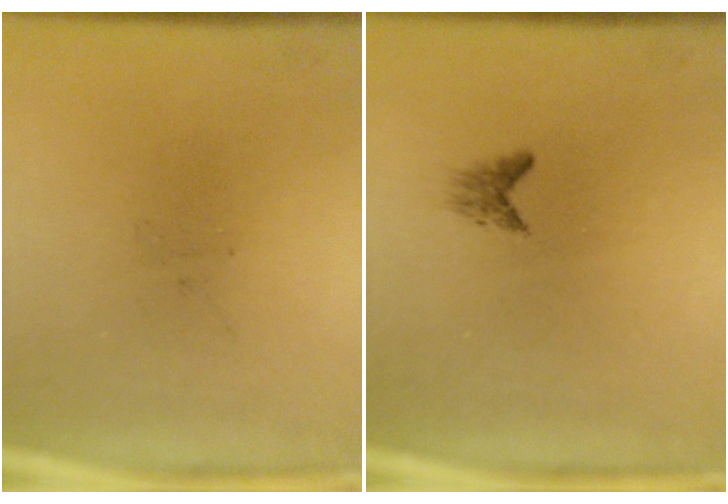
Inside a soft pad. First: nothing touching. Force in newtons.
{"total": 1.1}